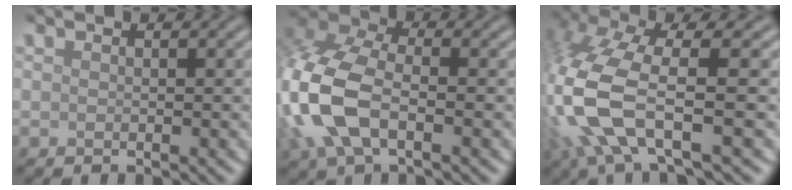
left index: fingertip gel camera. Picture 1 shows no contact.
{"total": 10.1, "force": [-2.1, 6.0, 7.8], "torque": [-0.204, -0.003, -0.056]}
{"total": 10.3, "force": [-2.0, 3.8, 9.3], "torque": [-0.229, -0.012, -0.041]}